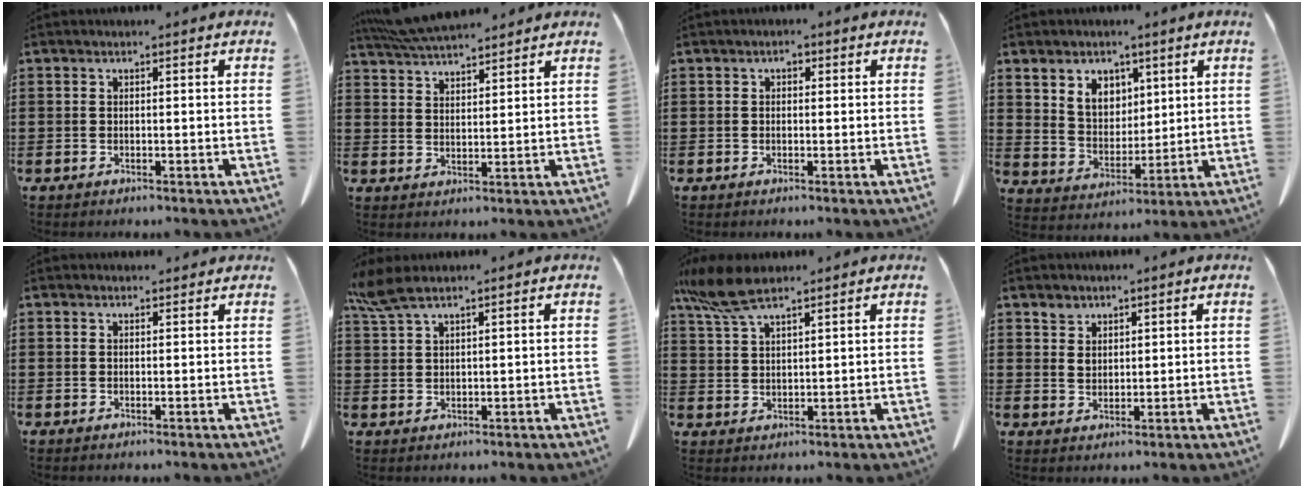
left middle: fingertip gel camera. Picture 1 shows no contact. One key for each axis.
{"total": 6.1, "fx": 5.6, "fy": 1.1, "fz": 2.0, "tx": -0.057, "ty": -0.013, "tz": 0.105}
{"total": 0.9, "fx": -0.1, "fy": 0.6, "fz": 0.6, "tx": -0.012, "ty": 0.004, "tz": -0.002}
{"total": 6.1, "fx": 3.9, "fy": 4.4, "fz": 1.7, "tx": -0.059, "ty": 0.003, "tz": 0.074}
{"total": 0.7, "fx": 0.7, "fy": 0.2, "fz": 0.1, "tx": -0.005, "ty": 0.002, "tz": 0.014}
{"total": 4.4, "fx": 3.2, "fy": 0.9, "fz": 2.8, "tx": -0.072, "ty": -0.008, "tz": 0.059}
{"total": 7.6, "fx": 5.6, "fy": 1.8, "fz": 4.9, "tx": -0.122, "ty": -0.011, "tz": 0.100}
{"total": 2.3, "fx": 1.8, "fy": 1.3, "fz": 0.4, "tx": -0.013, "ty": 0.001, "tz": 0.037}